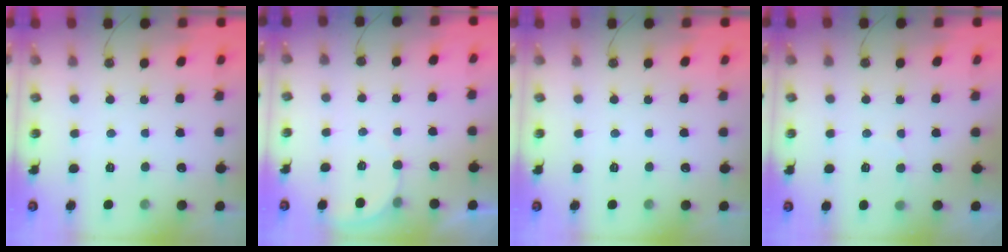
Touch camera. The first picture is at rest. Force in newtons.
{"total": 2.6, "press": 2.6, "slide": 0.2}
{"total": 0.0}
{"total": 4.6, "press": 4.3, "slide": 1.8}